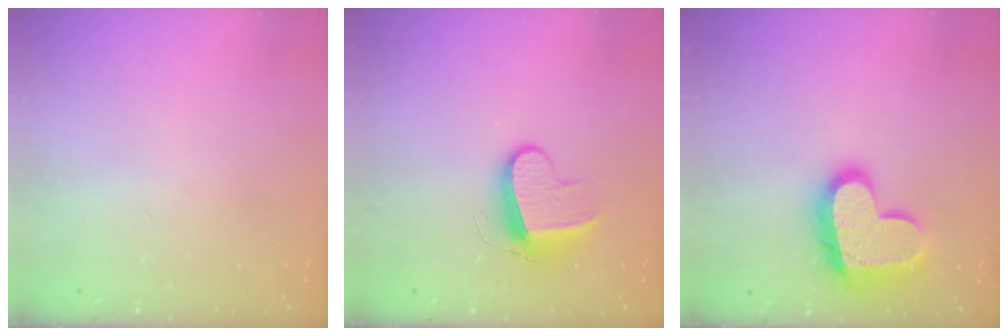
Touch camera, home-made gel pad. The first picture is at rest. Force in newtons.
{"total": 9.1, "press": 9.1, "slide": 0.2}
{"total": 18.4, "press": 18.3, "slide": 1.7}